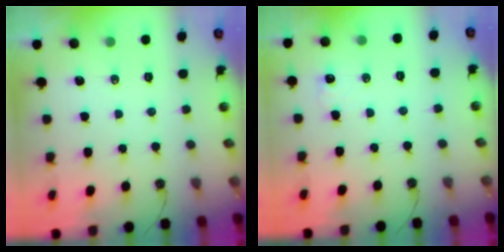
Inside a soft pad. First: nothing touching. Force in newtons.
{"total": 6.6, "press": 6.5, "slide": 1.4}